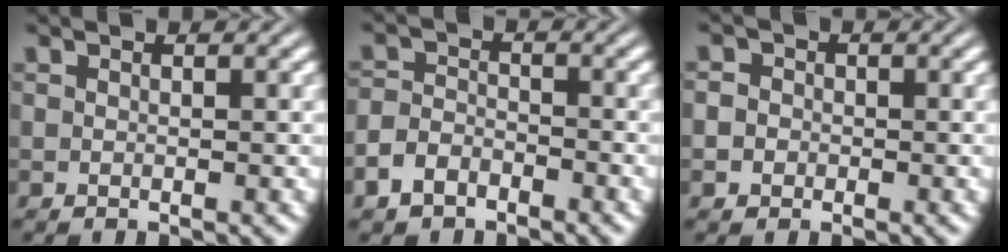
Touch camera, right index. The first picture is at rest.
{"total": 2.8, "force": [-2.5, 1.1, 0.5], "torque": [-0.001, -0.011, -0.039]}
{"total": 1.8, "force": [-0.4, 1.8, 0.3], "torque": [-0.004, -0.002, -0.014]}